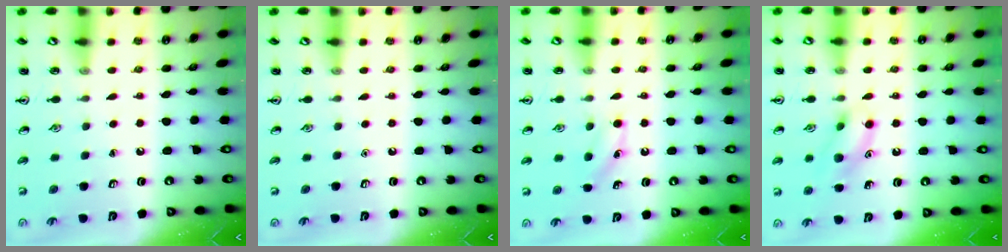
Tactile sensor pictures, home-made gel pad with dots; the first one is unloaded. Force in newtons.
{"total": 0.0}
{"total": 6.7, "press": 6.4, "slide": 2.0}
{"total": 10.8, "press": 10.7, "slide": 1.4}